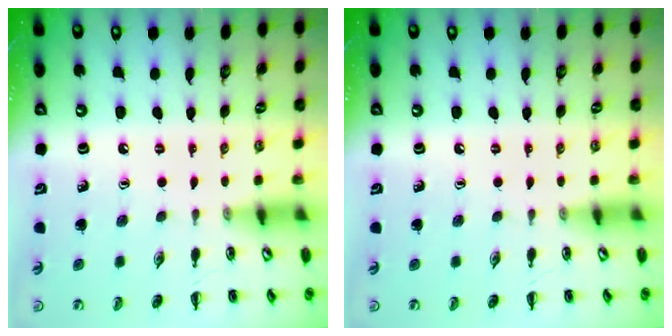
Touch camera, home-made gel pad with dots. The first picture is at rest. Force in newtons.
{"total": 0.0}